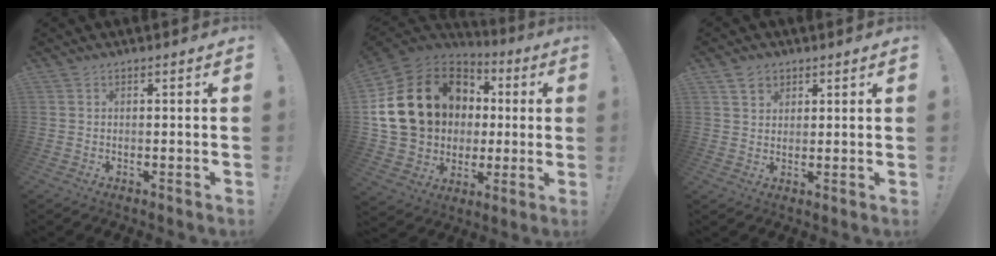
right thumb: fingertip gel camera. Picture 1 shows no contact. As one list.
[{"total": 22.7, "force": [5.4, 18.1, 12.6], "torque": [-0.222, -0.004, 0.138]}, {"total": 4.1, "force": [2.7, 2.9, 1.2], "torque": [-0.017, -0.009, 0.049]}]